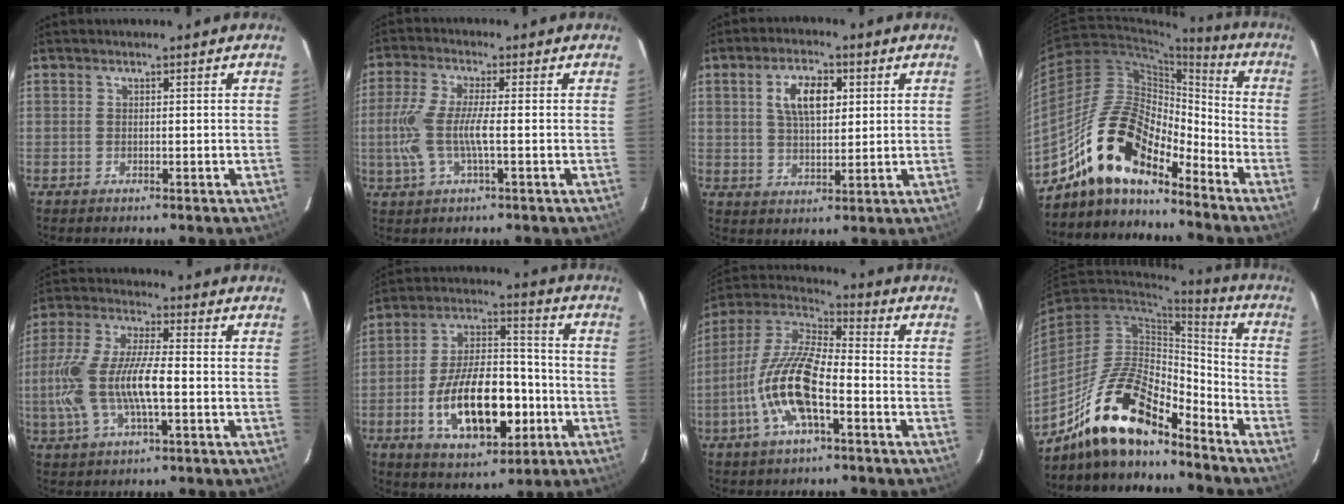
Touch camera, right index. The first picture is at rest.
{"total": 8.7, "force": [-1.3, 1.7, 8.4], "torque": [-0.186, -0.003, -0.024]}
{"total": 8.0, "force": [2.5, 3.9, 6.5], "torque": [-0.118, 0.014, 0.047]}
{"total": 16.3, "force": [-12.3, 6.3, 8.6], "torque": [-0.159, 0.012, -0.239]}
{"total": 14.6, "force": [-2.6, 4.4, 13.6], "torque": [-0.287, -0.002, -0.050]}
{"total": 18.5, "force": [-5.6, 9.1, 15.1], "torque": [-0.289, 0.008, -0.079]}
{"total": 14.8, "force": [-5.4, 4.6, 13.0], "torque": [-0.269, -0.003, -0.111]}
{"total": 17.1, "force": [-13.1, 5.4, 9.6], "torque": [-0.189, 0.007, -0.240]}